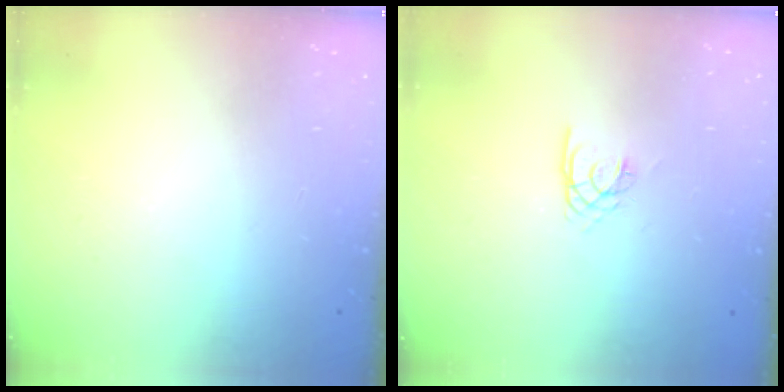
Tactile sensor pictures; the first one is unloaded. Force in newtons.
{"total": 2.1, "press": 2.1, "slide": 0.4}